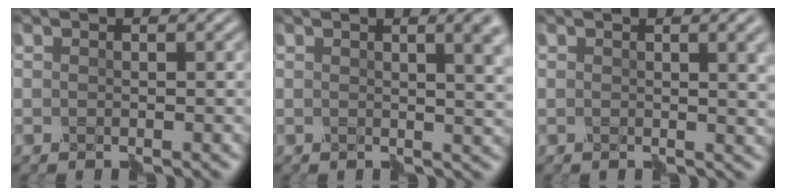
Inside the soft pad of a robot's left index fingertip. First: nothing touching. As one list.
[{"total": 7.3, "force": [2.3, 3.6, 5.9], "torque": [-0.027, 0.023, 0.020]}, {"total": 5.9, "force": [1.8, 2.7, 4.9], "torque": [-0.031, 0.007, 0.026]}]